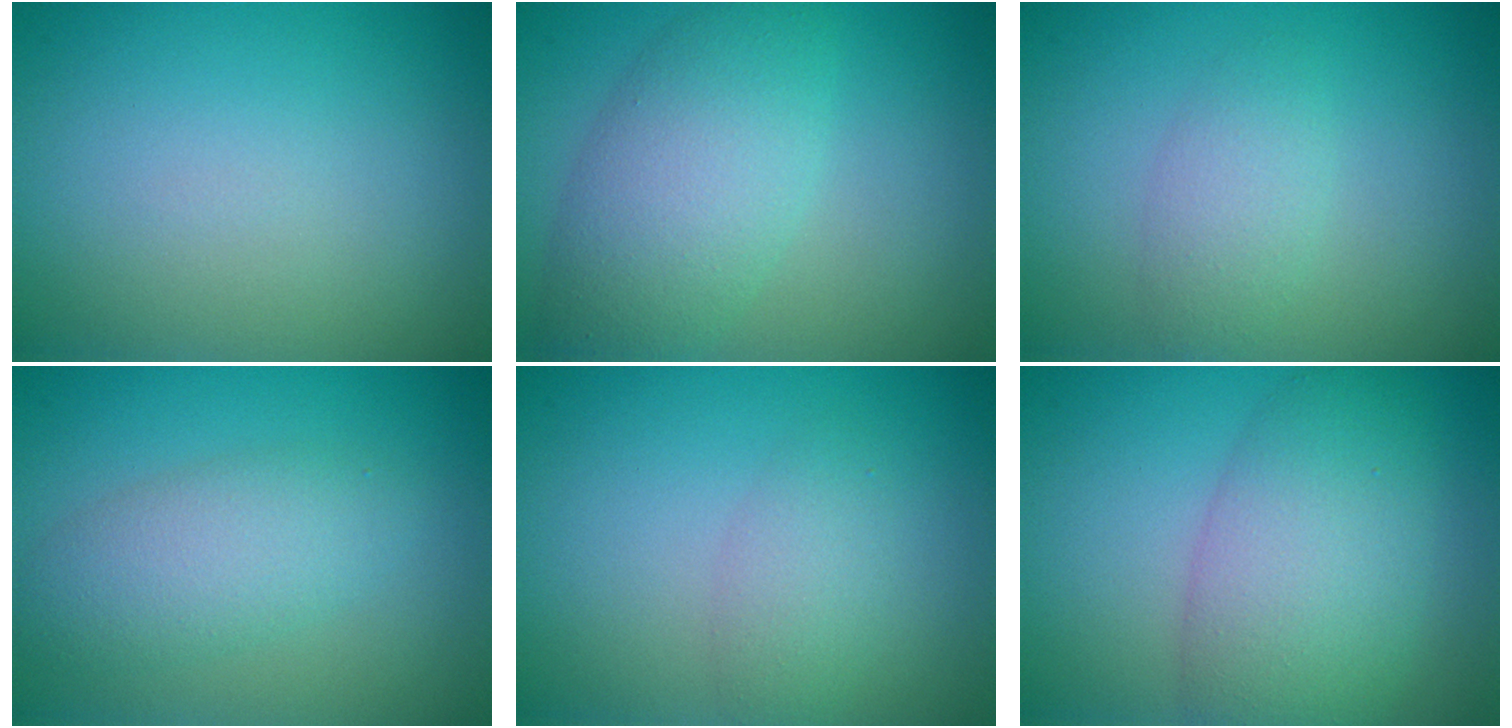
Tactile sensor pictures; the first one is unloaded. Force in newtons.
{"total": 5.5, "press": 5.5, "slide": 0.2}
{"total": 2.1, "press": 2.0, "slide": 0.0}
{"total": 3.7, "press": 3.7, "slide": 0.1}
{"total": 2.0, "press": 2.0, "slide": 0.1}
{"total": 6.7, "press": 6.7, "slide": 0.2}